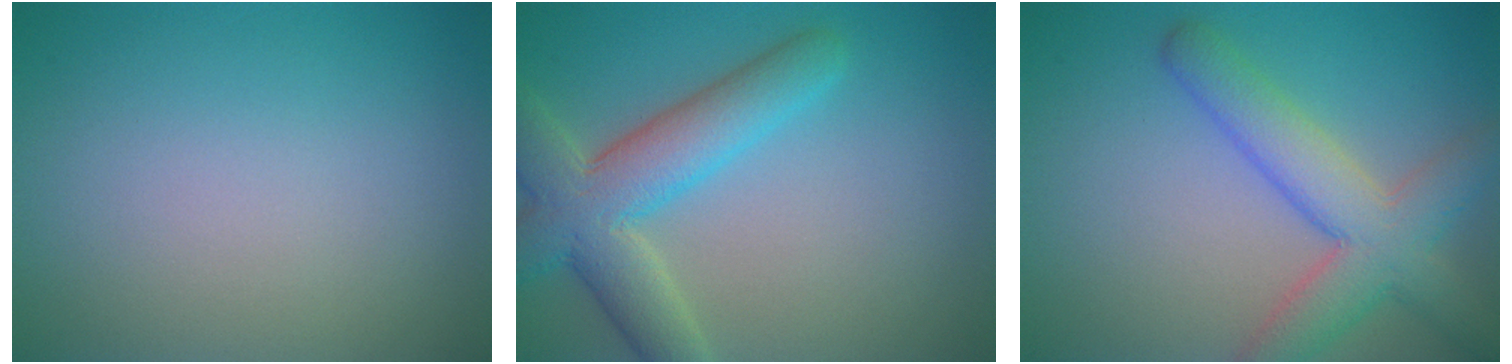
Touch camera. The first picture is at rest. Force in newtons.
{"total": 6.7, "press": 6.7, "slide": 0.5}
{"total": 5.9, "press": 5.9, "slide": 0.2}